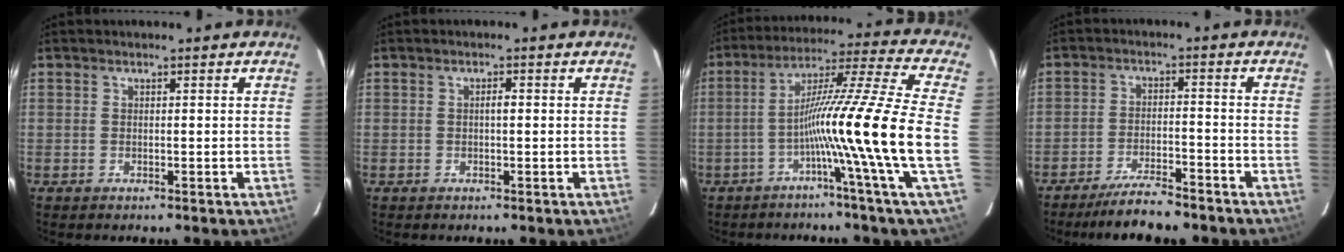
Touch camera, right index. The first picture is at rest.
{"total": 1.0, "force": [0.0, 0.2, 1.0], "torque": [-0.016, 0.002, -0.001]}
{"total": 17.4, "force": [-4.0, -3.6, 16.5], "torque": [-0.276, -0.007, -0.082]}
{"total": 8.2, "force": [-7.2, 0.8, 3.7], "torque": [-0.060, -0.017, -0.121]}